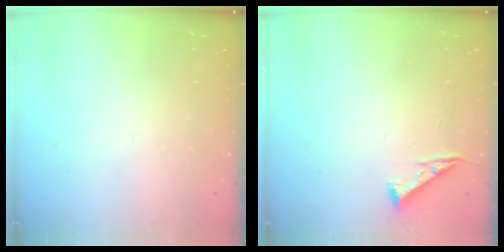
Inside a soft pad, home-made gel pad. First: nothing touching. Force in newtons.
{"total": 4.3, "press": 4.3, "slide": 0.6}